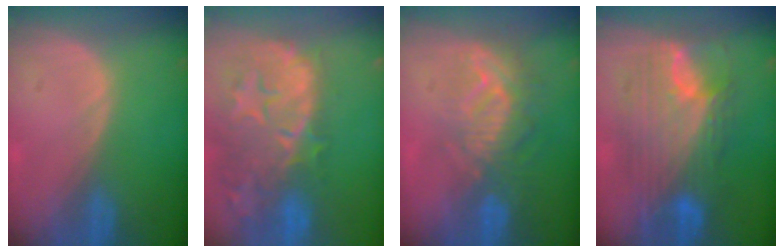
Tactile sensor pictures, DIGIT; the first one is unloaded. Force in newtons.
{"total": 14.5, "press": 11.8, "slide": 8.5}
{"total": 9.5, "press": 8.3, "slide": 4.7}
{"total": 11.5, "press": 11.5, "slide": 1.1}